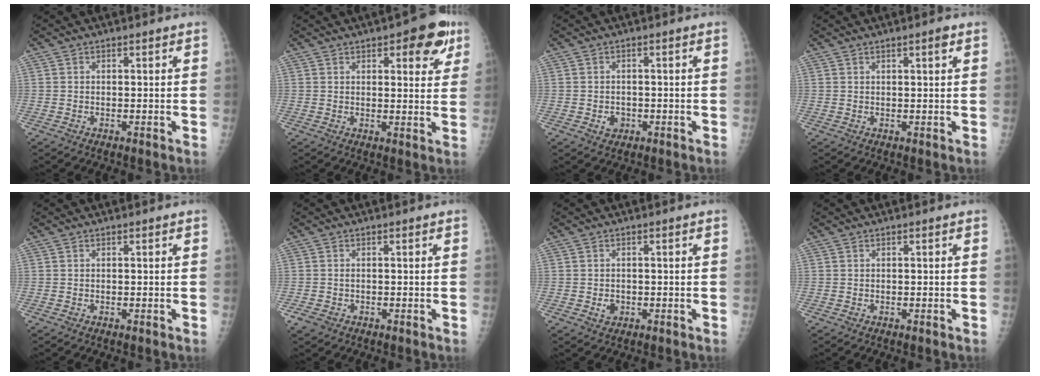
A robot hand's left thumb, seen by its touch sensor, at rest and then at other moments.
{"total": 8.6, "force": [4.5, 3.6, 6.4], "torque": [-0.047, -0.014, 0.050]}
{"total": 2.2, "force": [-0.7, 1.8, 1.0], "torque": [-0.004, 0.004, -0.006]}
{"total": 1.6, "force": [1.0, 0.2, 1.3], "torque": [-0.019, -0.004, 0.014]}
{"total": 0.0}
{"total": 2.0, "force": [-0.8, 1.4, 1.1], "torque": [-0.023, -0.002, -0.012]}
{"total": 1.8, "force": [-0.5, 1.5, 0.9], "torque": [-0.007, 0.003, -0.003]}
{"total": 0.0}